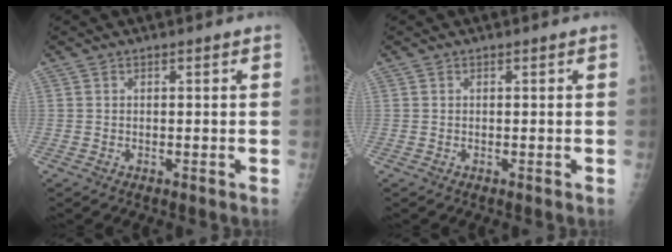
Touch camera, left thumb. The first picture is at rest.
{"total": 0.0}